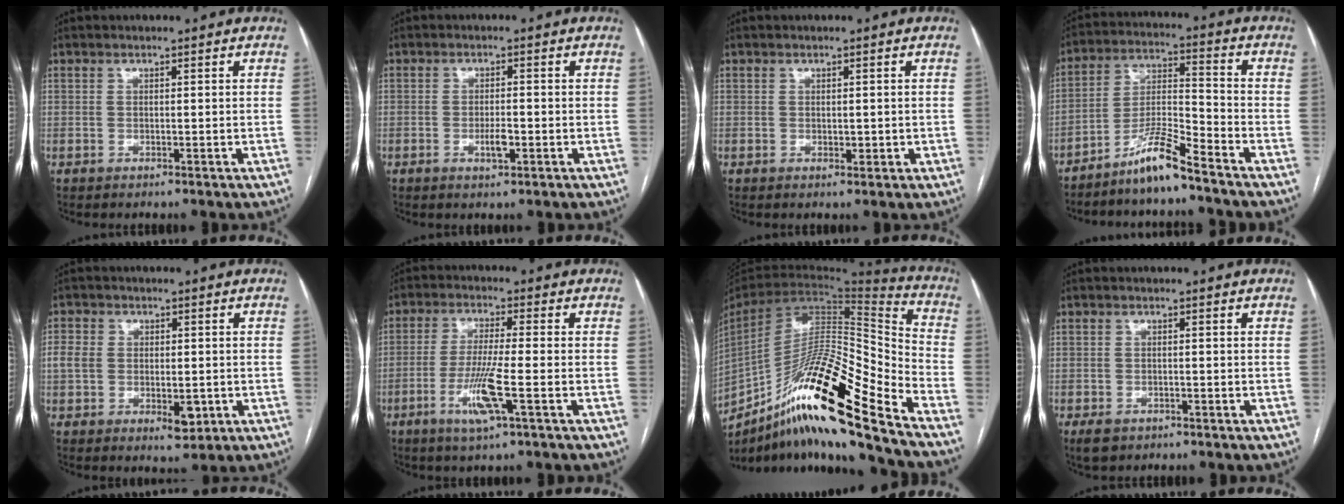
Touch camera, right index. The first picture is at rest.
{"total": 2.7, "force": [-0.9, 0.8, 2.4], "torque": [-0.044, 0.000, -0.012]}
{"total": 1.3, "force": [0.0, 1.0, 0.9], "torque": [-0.010, -0.001, 0.004]}
{"total": 8.4, "force": [-6.8, -0.1, 5.0], "torque": [-0.102, -0.009, -0.131]}
{"total": 7.5, "force": [-1.1, 5.1, 5.4], "torque": [-0.088, 0.006, -0.010]}
{"total": 7.9, "force": [-3.0, -0.1, 7.3], "torque": [-0.147, -0.012, -0.058]}
{"total": 25.1, "force": [-15.8, 1.5, 19.4], "torque": [-0.325, -0.012, -0.285]}
{"total": 2.6, "force": [-1.7, 1.8, 1.0], "torque": [-0.017, 0.000, -0.019]}